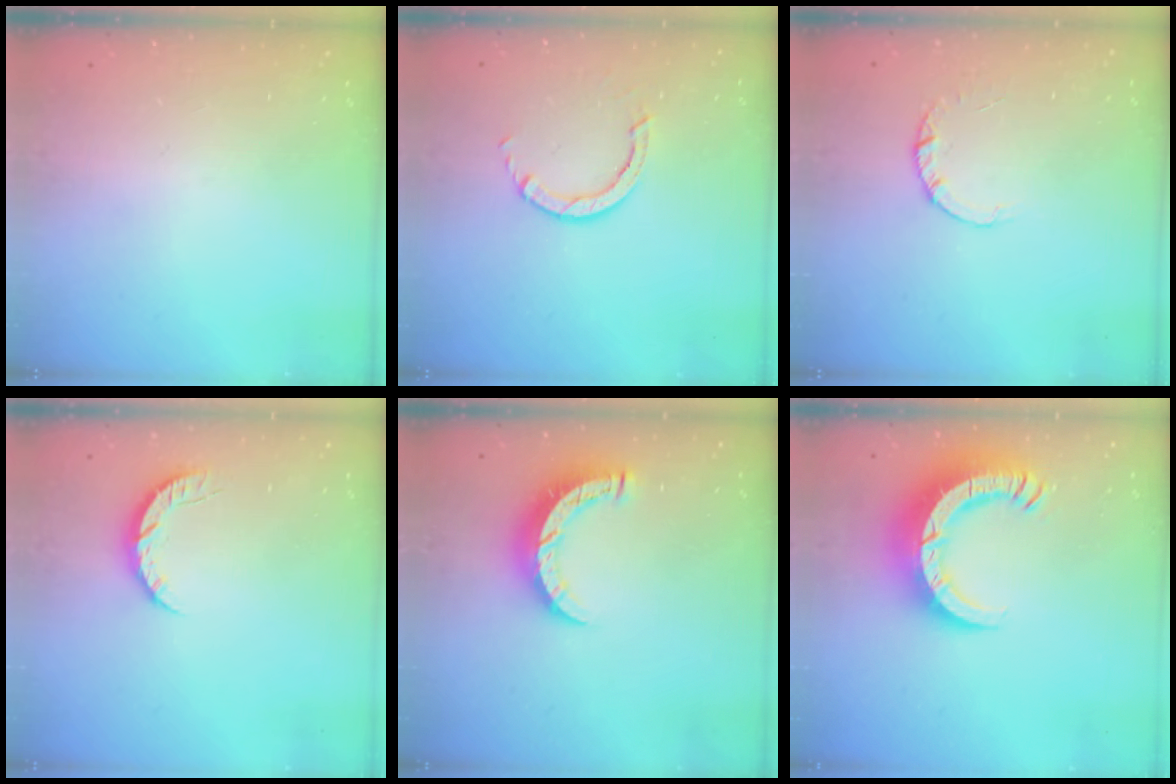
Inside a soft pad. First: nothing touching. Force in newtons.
{"total": 2.6, "press": 2.6, "slide": 0.3}
{"total": 1.8, "press": 1.8, "slide": 0.1}
{"total": 6.5, "press": 6.5, "slide": 0.6}
{"total": 10.2, "press": 10.1, "slide": 1.0}
{"total": 13.1, "press": 13.0, "slide": 1.4}